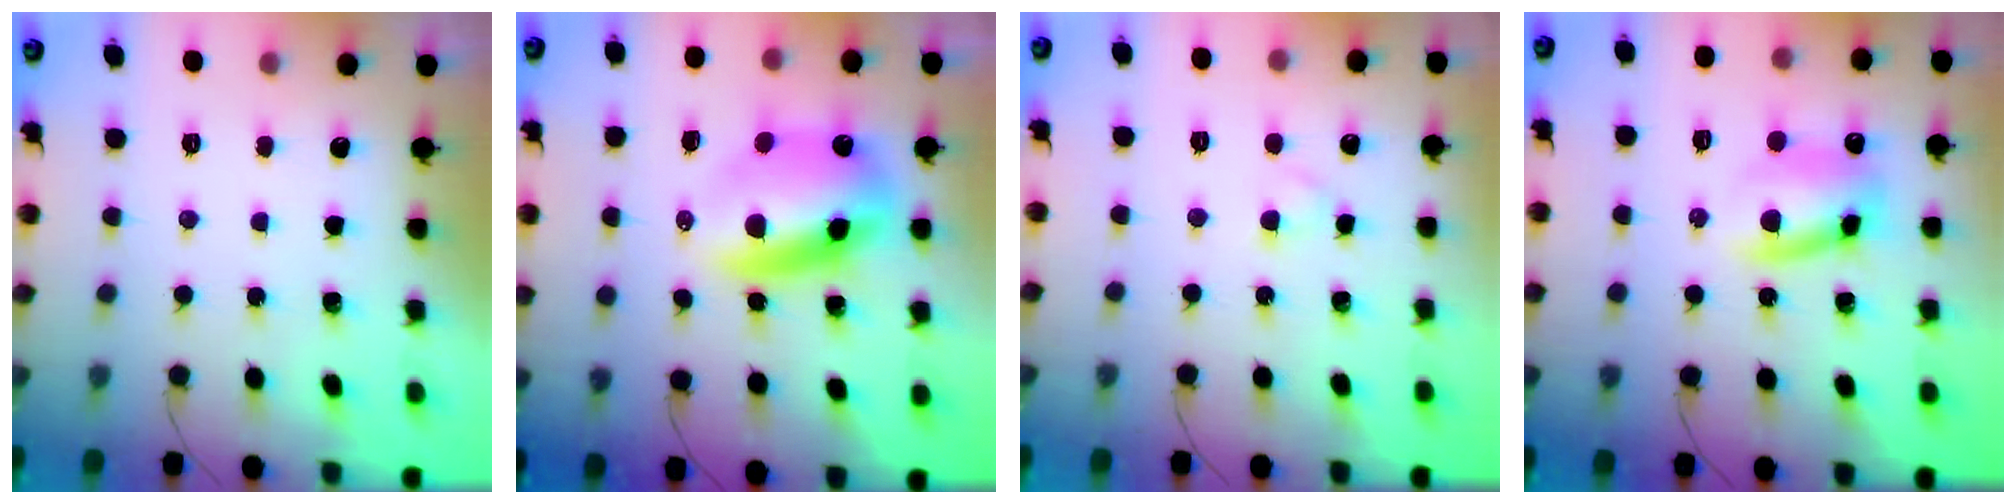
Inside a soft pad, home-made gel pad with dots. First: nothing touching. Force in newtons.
{"total": 12.2, "press": 11.7, "slide": 3.4}
{"total": 2.3, "press": 2.0, "slide": 1.0}
{"total": 10.6, "press": 10.5, "slide": 1.4}